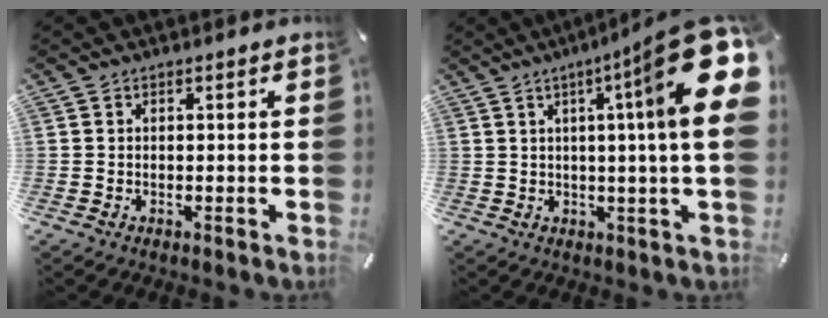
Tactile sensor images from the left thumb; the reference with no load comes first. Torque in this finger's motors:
{"motor_torque": [2.14, 2.87, 2.43, -0.34, 0.54]}